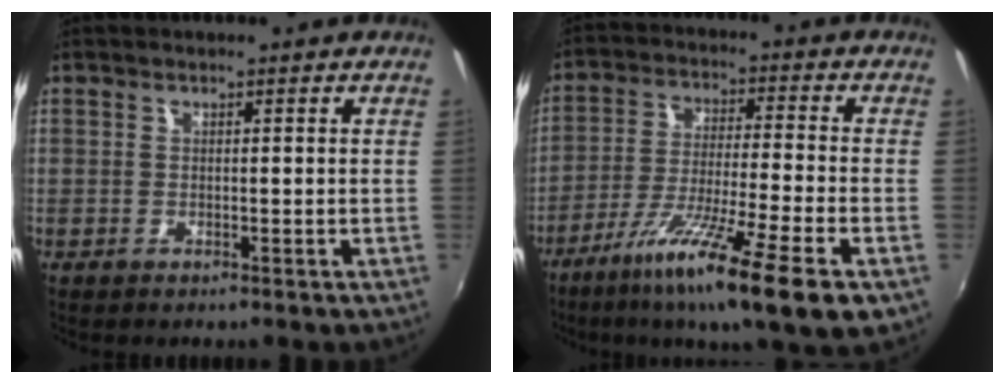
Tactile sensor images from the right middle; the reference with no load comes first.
{"total": 16.6, "force": [-9.2, 0.8, 13.8], "torque": [-0.251, -0.047, -0.160]}